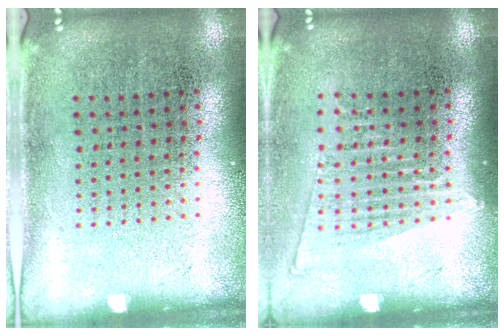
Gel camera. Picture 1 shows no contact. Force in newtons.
{"total": 1.3, "press": 1.2, "slide": 0.7}